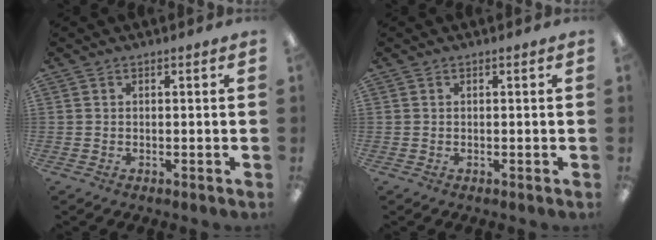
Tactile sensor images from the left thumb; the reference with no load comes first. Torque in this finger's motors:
{"motor_torque": [-0.03, 0.01, -0.10, 0.02, 0.00]}